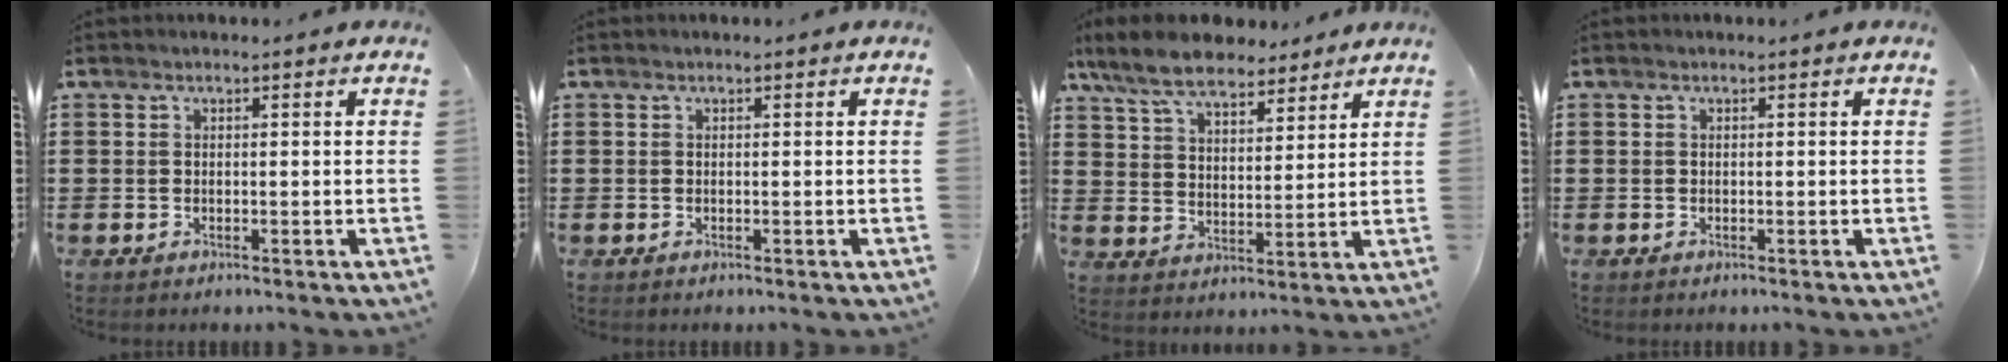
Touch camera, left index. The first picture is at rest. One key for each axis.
{"total": 0.0}
{"total": 8.9, "fx": 7.6, "fy": 2.7, "fz": 3.6, "tx": -0.099, "ty": -0.016, "tz": 0.142}
{"total": 0.0}